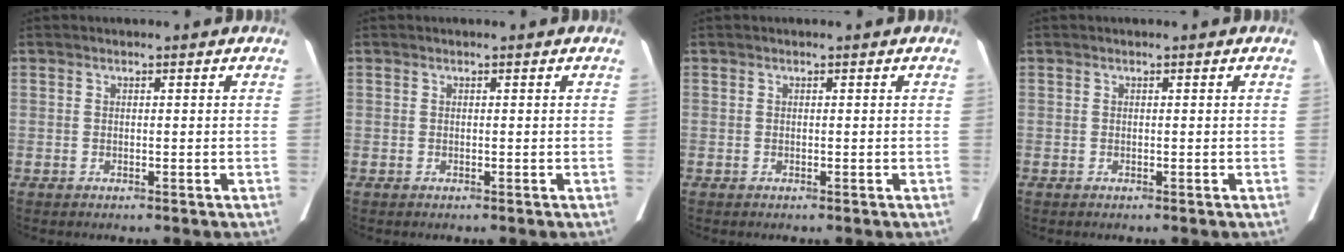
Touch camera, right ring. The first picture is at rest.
{"total": 0.0}
{"total": 0.0}
{"total": 0.0}